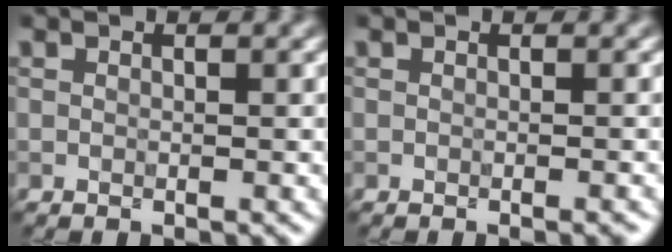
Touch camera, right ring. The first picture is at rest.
{"total": 0.9, "force": [-0.4, 0.4, 0.8], "torque": [0.002, -0.004, -0.005]}